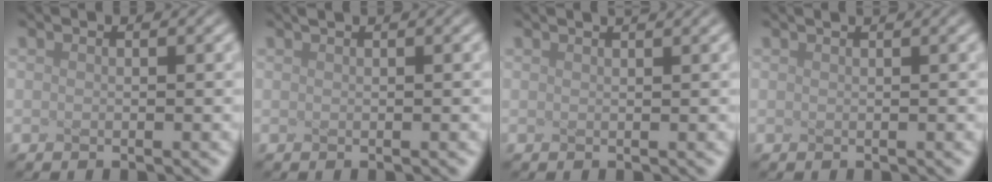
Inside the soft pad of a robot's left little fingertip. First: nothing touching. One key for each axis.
{"total": 1.1, "fx": 0.7, "fy": 0.3, "fz": 0.8, "tx": -0.010, "ty": 0.001, "tz": 0.003}
{"total": 2.0, "fx": 1.4, "fy": 0.8, "fz": 1.2, "tx": 0.004, "ty": 0.012, "tz": -0.009}
{"total": 1.7, "fx": 1.1, "fy": 0.7, "fz": 1.1, "tx": 0.000, "ty": 0.007, "tz": -0.008}